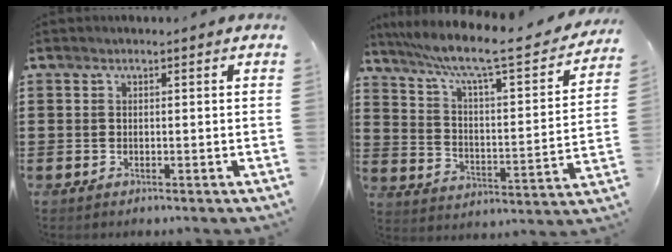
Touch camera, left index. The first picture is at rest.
{"total": 8.4, "force": [6.5, 0.4, 5.3], "torque": [-0.128, -0.045, 0.101]}